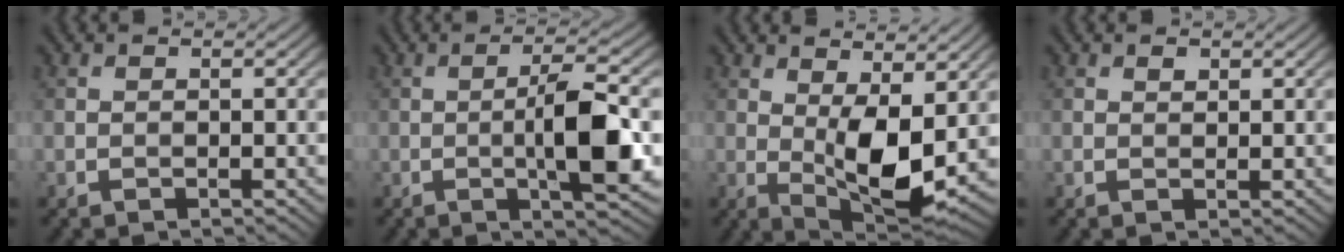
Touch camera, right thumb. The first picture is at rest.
{"total": 7.8, "force": [-1.1, 1.5, 7.6], "torque": [-0.126, 0.009, -0.022]}
{"total": 8.9, "force": [1.0, 3.8, 8.0], "torque": [-0.143, -0.010, 0.023]}
{"total": 0.7, "force": [0.5, 0.5, 0.3], "torque": [-0.004, -0.003, 0.009]}